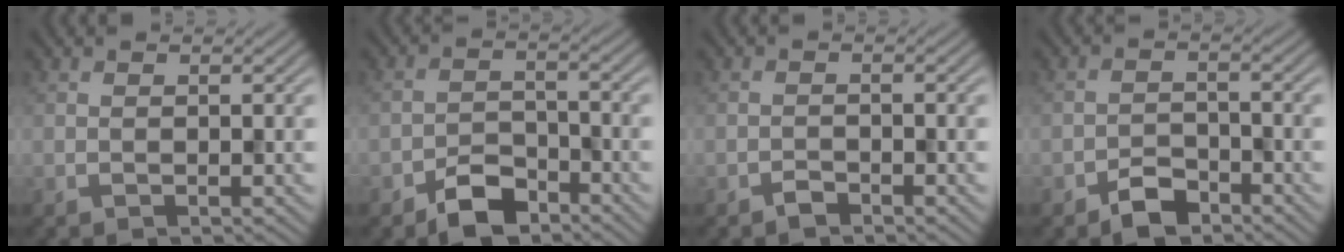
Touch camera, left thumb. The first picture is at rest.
{"total": 5.3, "force": [-3.9, 2.6, 2.6], "torque": [-0.041, 0.000, -0.081]}
{"total": 1.3, "force": [-1.1, 0.5, 0.5], "torque": [-0.007, 0.001, -0.023]}
{"total": 3.7, "force": [-2.7, 1.9, 1.7], "torque": [-0.026, 0.001, -0.060]}